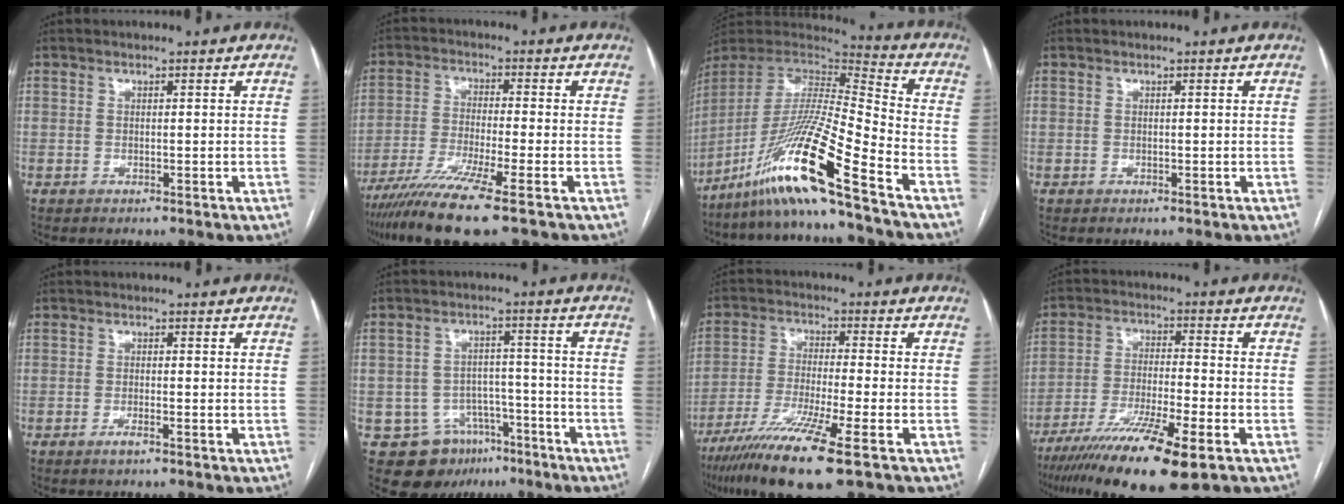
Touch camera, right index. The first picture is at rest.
{"total": 11.4, "force": [-7.9, -0.8, 8.2], "torque": [-0.153, -0.031, -0.136]}
{"total": 20.7, "force": [-13.7, -1.5, 15.4], "torque": [-0.337, -0.027, -0.263]}
{"total": 0.0}
{"total": 1.4, "force": [-1.0, 0.0, 1.0], "torque": [-0.022, -0.002, -0.018]}
{"total": 11.1, "force": [-6.5, 8.3, 3.5], "torque": [-0.053, 0.026, -0.092]}
{"total": 13.1, "force": [-8.0, -0.2, 10.4], "torque": [-0.210, -0.036, -0.147]}
{"total": 14.9, "force": [-9.4, 0.8, 11.6], "torque": [-0.214, -0.038, -0.164]}